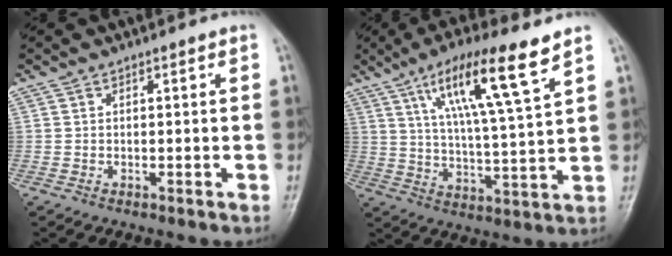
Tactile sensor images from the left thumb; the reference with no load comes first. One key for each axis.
{"total": 14.7, "fx": 8.1, "fy": 1.8, "fz": 12.1, "tx": -0.212, "ty": -0.031, "tz": 0.143}